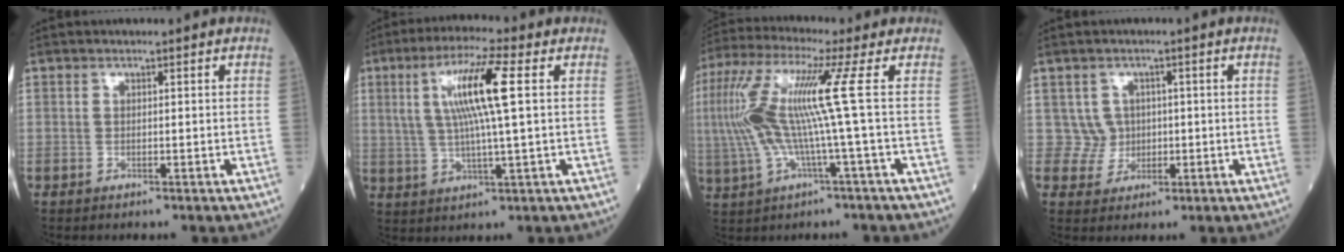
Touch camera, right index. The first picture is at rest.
{"total": 10.8, "force": [2.6, 0.1, 10.5], "torque": [-0.208, 0.008, 0.046]}
{"total": 13.6, "force": [0.9, -0.5, 13.5], "torque": [-0.297, 0.021, 0.011]}
{"total": 3.5, "force": [0.5, 3.5, -0.3], "torque": [0.020, 0.007, 0.008]}